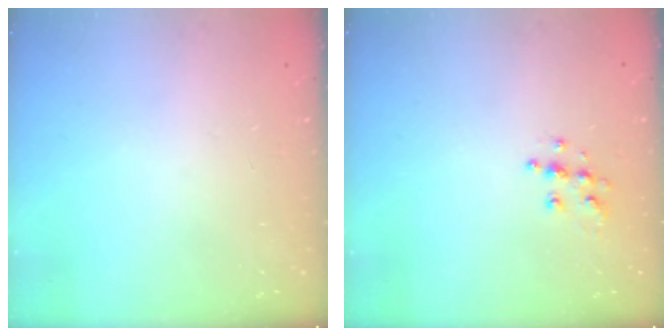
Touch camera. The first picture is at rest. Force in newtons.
{"total": 6.3, "press": 6.3, "slide": 0.3}